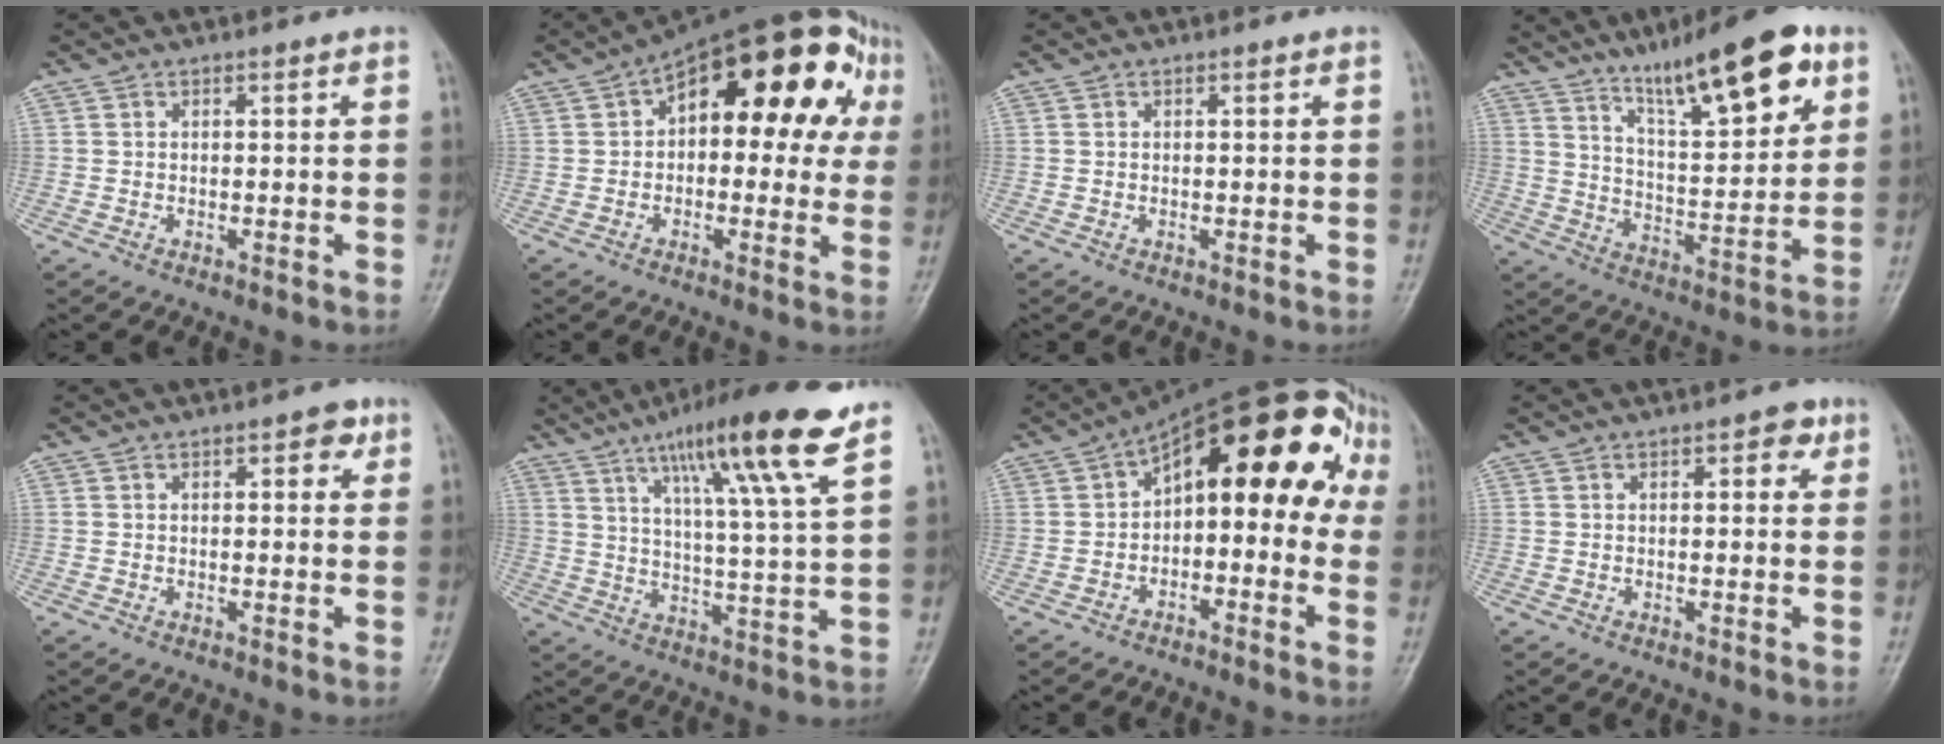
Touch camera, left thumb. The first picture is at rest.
{"total": 21.2, "force": [5.4, 11.1, 17.3], "torque": [-0.194, 0.039, 0.063]}
{"total": 0.0}
{"total": 18.1, "force": [10.7, 5.0, 13.7], "torque": [-0.185, -0.048, 0.178]}
{"total": 3.1, "force": [1.5, 1.5, 2.3], "torque": [-0.015, -0.001, 0.013]}
{"total": 17.0, "force": [10.3, 0.8, 13.5], "torque": [-0.211, -0.042, 0.162]}
{"total": 19.7, "force": [2.3, 10.1, 16.7], "torque": [-0.190, 0.057, 0.017]}
{"total": 3.2, "force": [1.5, 1.6, 2.3], "torque": [-0.015, -0.001, 0.013]}